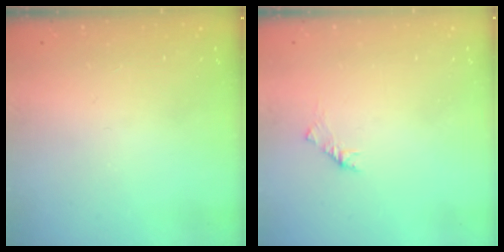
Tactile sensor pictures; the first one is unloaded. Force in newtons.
{"total": 2.0, "press": 1.9, "slide": 0.6}